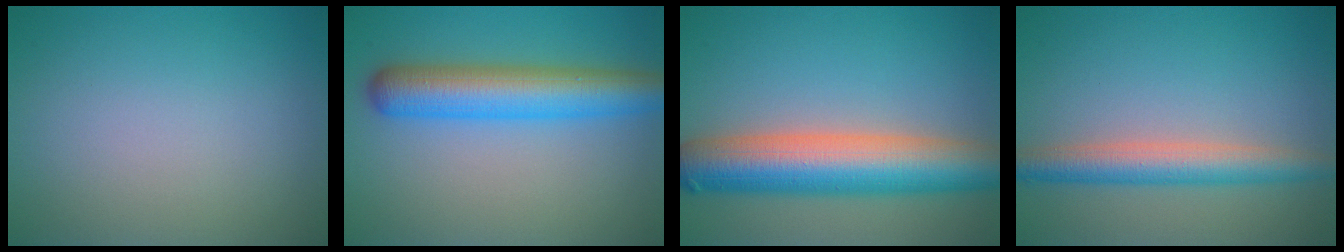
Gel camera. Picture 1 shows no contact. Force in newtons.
{"total": 6.8, "press": 6.8, "slide": 0.1}
{"total": 9.8, "press": 9.7, "slide": 0.5}
{"total": 4.4, "press": 4.4, "slide": 0.1}